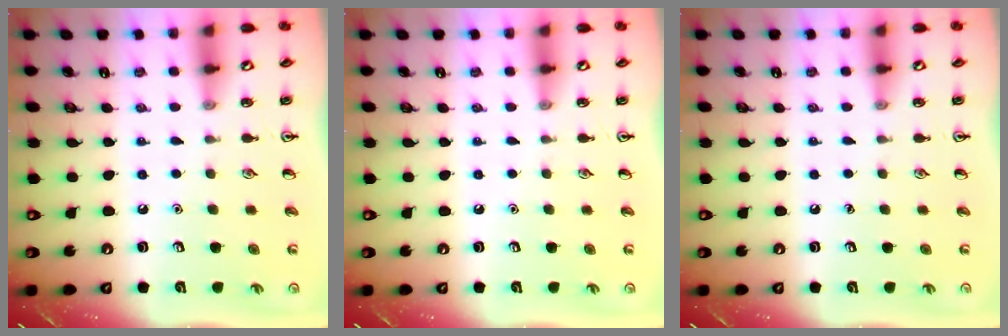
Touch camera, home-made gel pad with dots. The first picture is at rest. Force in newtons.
{"total": 0.0}
{"total": 0.0}